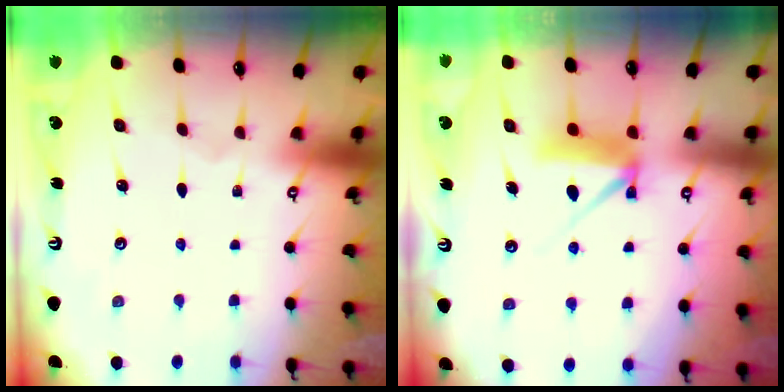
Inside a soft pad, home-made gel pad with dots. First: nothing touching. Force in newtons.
{"total": 8.3, "press": 8.3, "slide": 0.5}